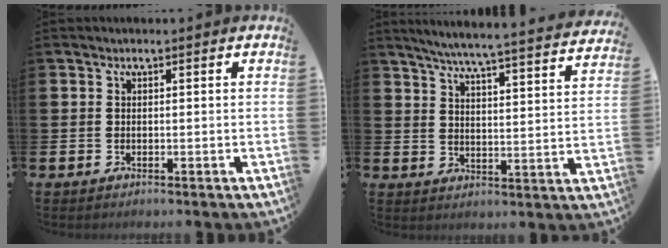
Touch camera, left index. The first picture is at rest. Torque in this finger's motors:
{"motor_torque": [0.64, -1.49, 0.31, 0.04]}